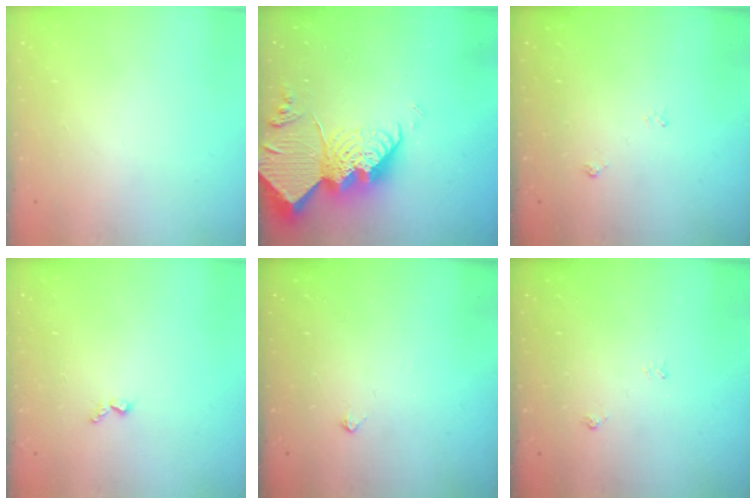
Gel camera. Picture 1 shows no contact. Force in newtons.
{"total": 23.2, "press": 23.2, "slide": 1.9}
{"total": 4.4, "press": 4.3, "slide": 0.6}
{"total": 3.9, "press": 3.8, "slide": 0.7}
{"total": 2.5, "press": 2.4, "slide": 0.4}
{"total": 4.4, "press": 4.3, "slide": 0.6}